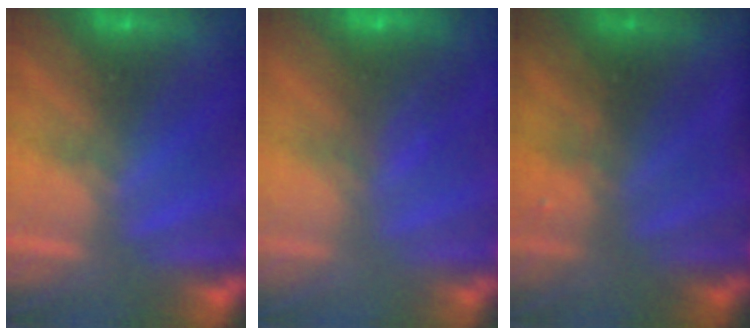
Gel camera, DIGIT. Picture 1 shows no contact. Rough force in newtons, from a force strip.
{"total": 7.5}
{"total": 8.1}